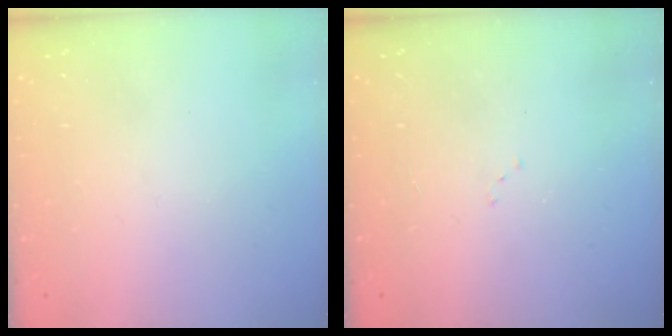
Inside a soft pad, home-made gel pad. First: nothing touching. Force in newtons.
{"total": 5.5, "press": 5.5, "slide": 0.7}